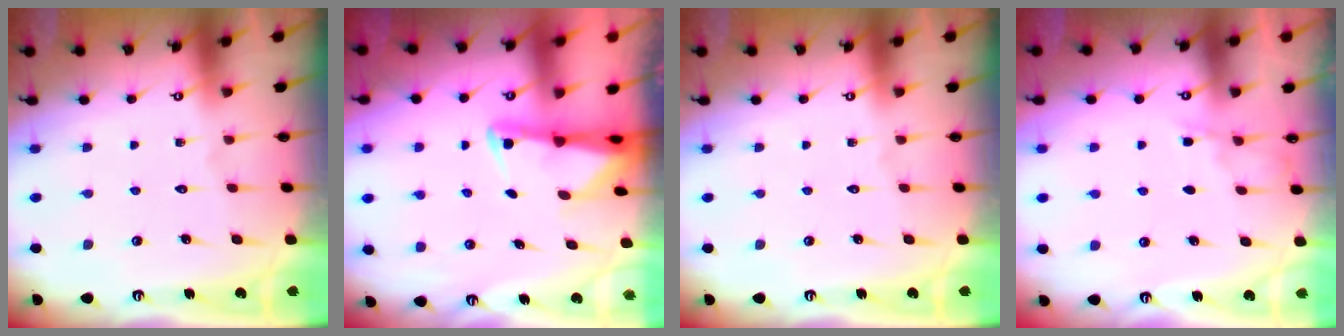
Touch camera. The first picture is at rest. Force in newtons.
{"total": 2.4, "press": 2.4, "slide": 0.5}
{"total": 0.0}
{"total": 3.7, "press": 3.7, "slide": 0.4}